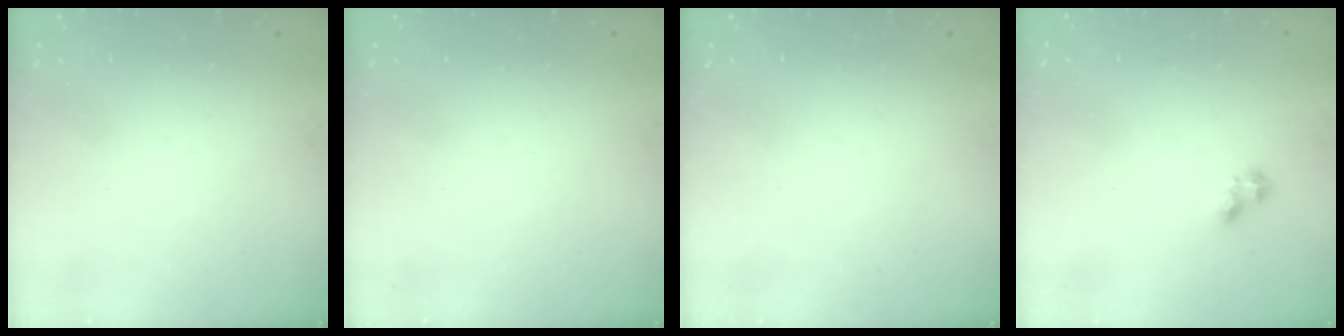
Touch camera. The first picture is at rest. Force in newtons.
{"total": 0.0}
{"total": 0.0}
{"total": 2.7, "press": 2.7, "slide": 0.4}